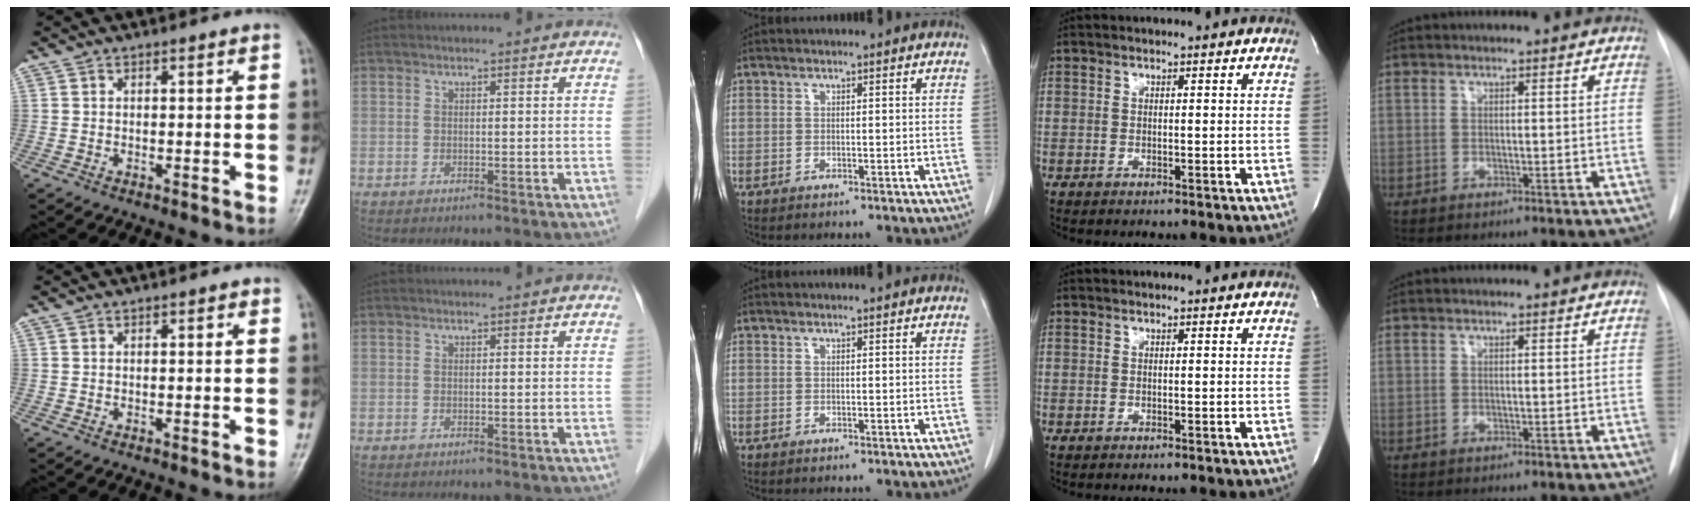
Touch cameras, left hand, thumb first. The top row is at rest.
{}